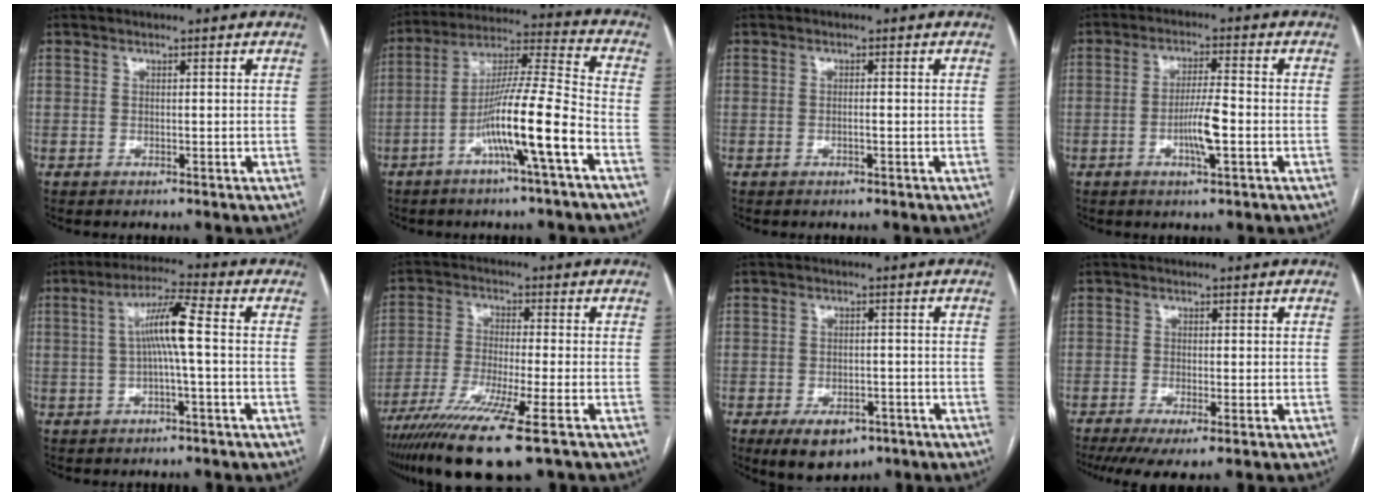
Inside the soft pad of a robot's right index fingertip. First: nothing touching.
{"total": 13.3, "force": [-5.6, -0.8, 12.0], "torque": [-0.219, 0.008, -0.103]}
{"total": 0.9, "force": [-0.4, 0.0, 0.8], "torque": [-0.017, 0.001, -0.005]}
{"total": 5.9, "force": [-1.8, 0.3, 5.6], "torque": [-0.110, -0.004, -0.033]}
{"total": 7.0, "force": [0.2, 0.1, 7.0], "torque": [-0.131, 0.018, 0.001]}
{"total": 13.0, "force": [-8.1, 0.0, 10.1], "torque": [-0.197, -0.036, -0.143]}
{"total": 6.6, "force": [-4.0, 3.8, 3.7], "torque": [-0.057, -0.003, -0.054]}
{"total": 5.6, "force": [-3.5, 1.0, 4.3], "torque": [-0.069, -0.015, -0.060]}